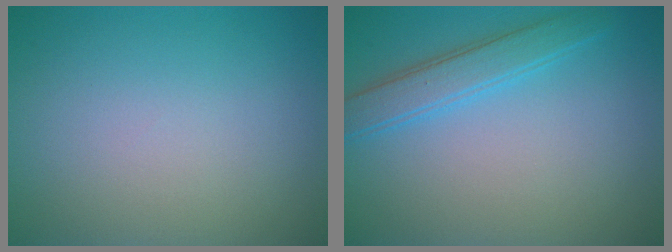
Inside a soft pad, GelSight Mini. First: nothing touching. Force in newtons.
{"total": 3.0, "press": 3.0, "slide": 0.0}